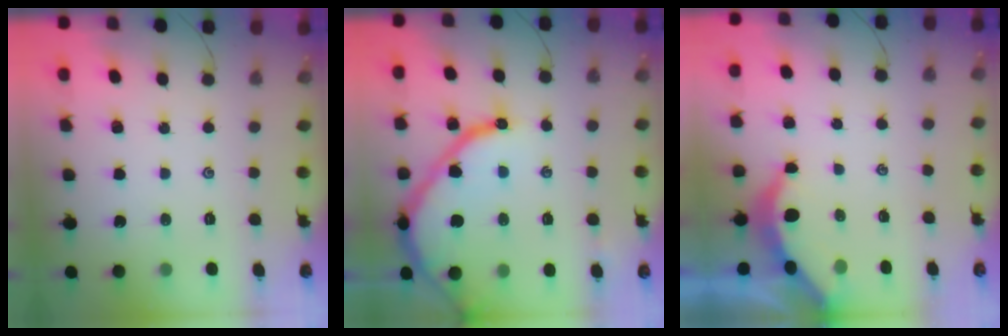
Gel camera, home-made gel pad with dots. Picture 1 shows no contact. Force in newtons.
{"total": 16.6, "press": 16.6, "slide": 1.3}
{"total": 3.6, "press": 3.6, "slide": 0.4}